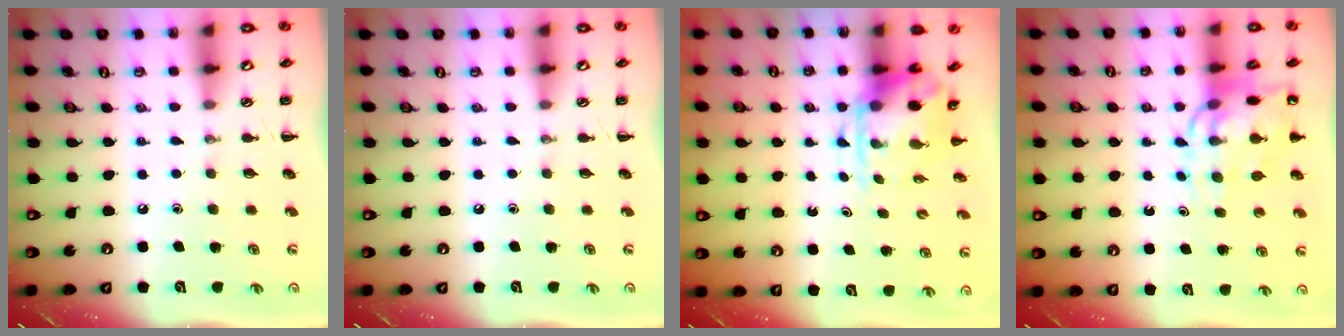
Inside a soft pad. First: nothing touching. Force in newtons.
{"total": 0.0}
{"total": 4.0, "press": 3.8, "slide": 1.1}
{"total": 11.4, "press": 11.0, "slide": 3.1}